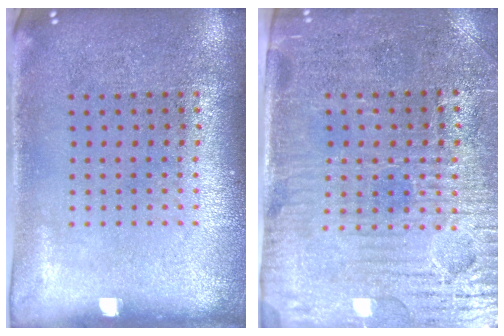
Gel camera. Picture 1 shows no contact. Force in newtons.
{"total": 3.8, "press": 3.5, "slide": 1.4}